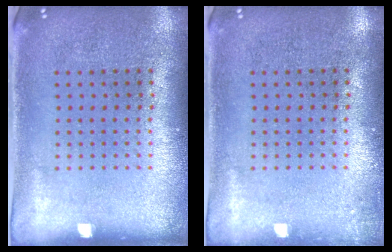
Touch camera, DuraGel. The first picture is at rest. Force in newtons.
{"total": 0.7, "press": 0.7, "slide": 0.2}